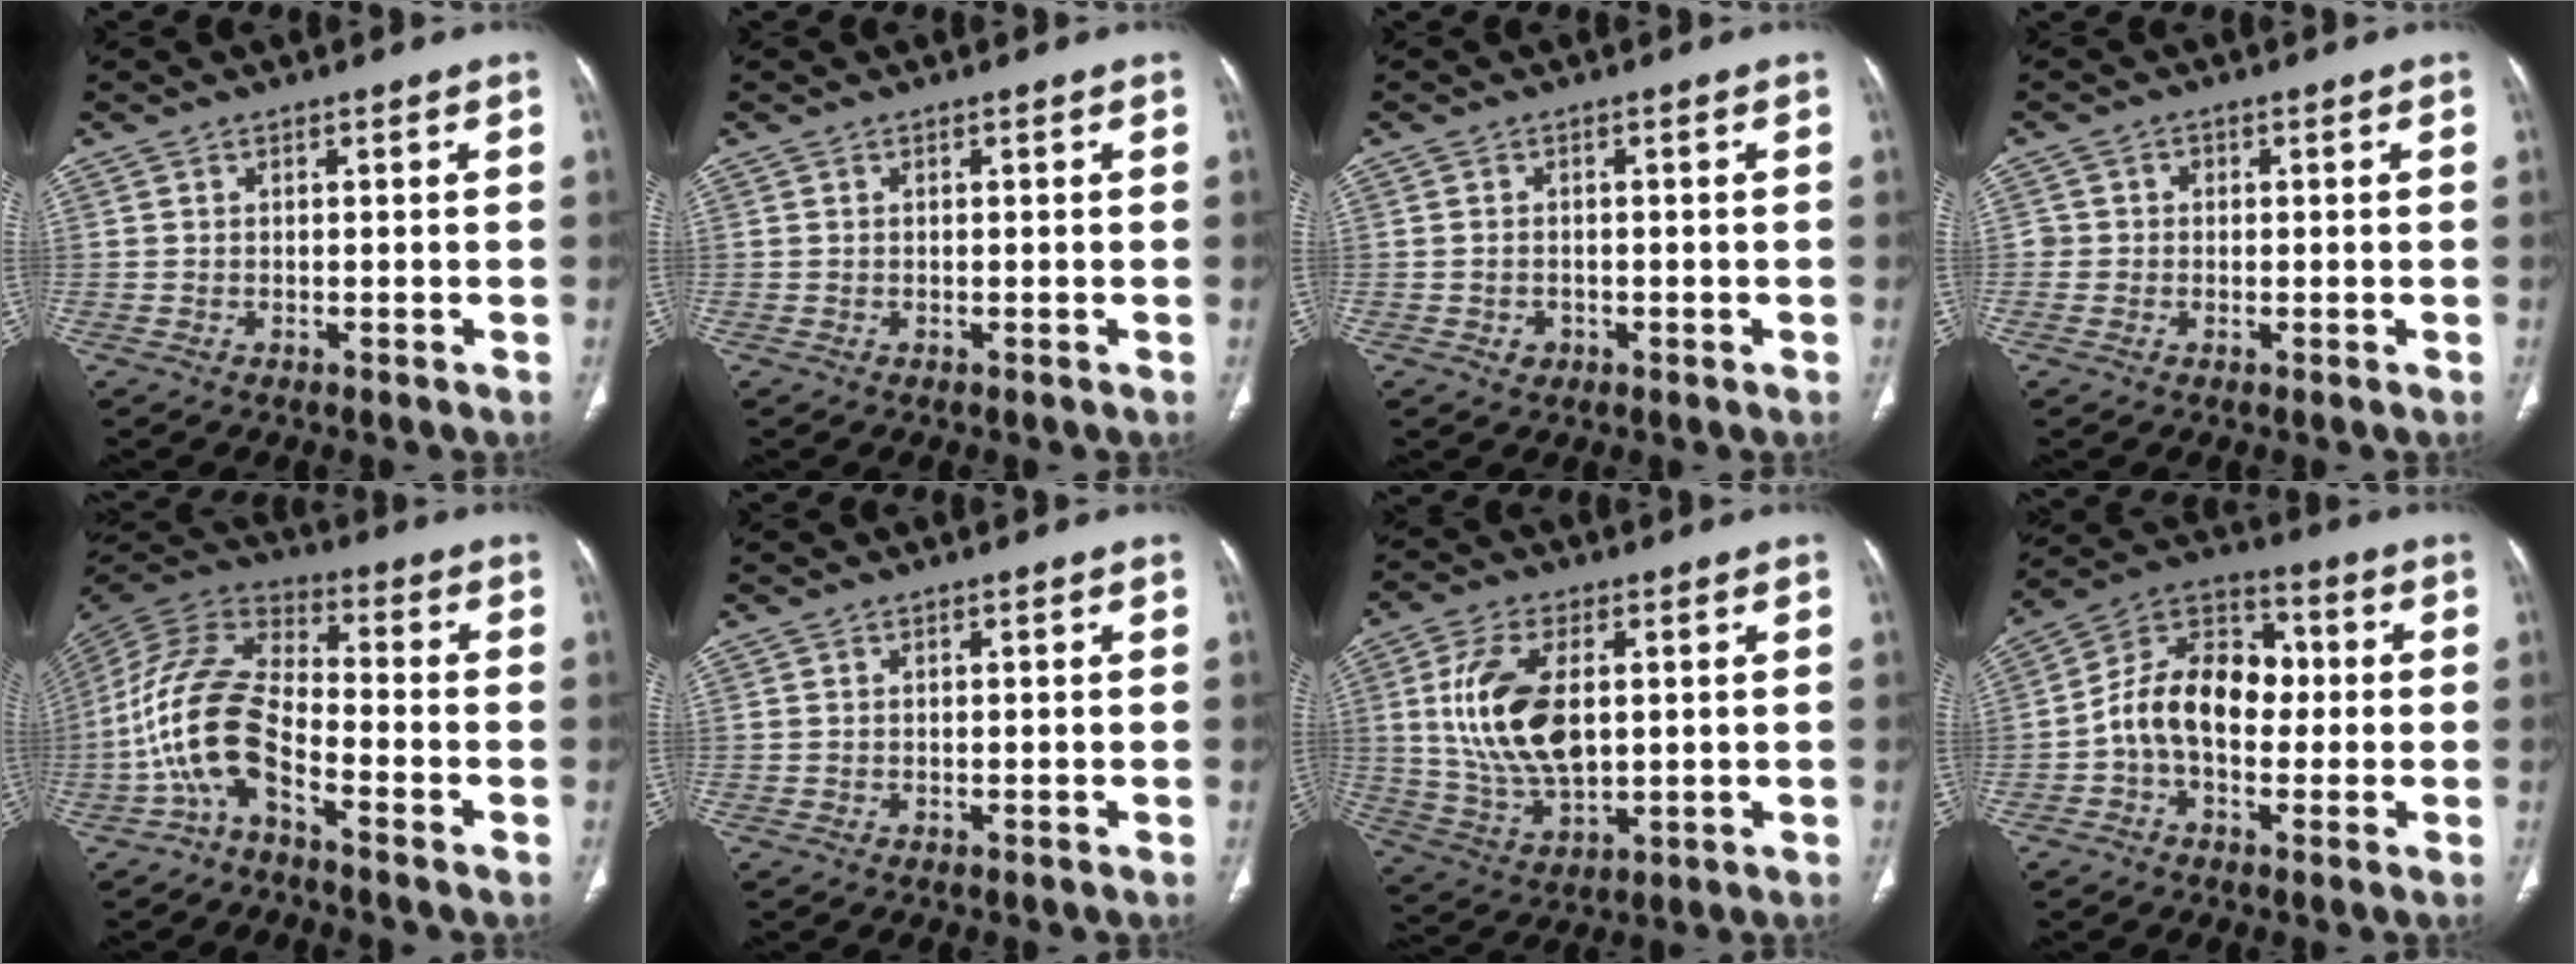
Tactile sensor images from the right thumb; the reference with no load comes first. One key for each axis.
{"total": 0.0}
{"total": 1.9, "fx": -0.6, "fy": 1.7, "fz": 0.7, "tx": -0.005, "ty": 0.005, "tz": -0.003}
{"total": 2.1, "fx": 0.0, "fy": 2.1, "fz": 0.2, "tx": 0.012, "ty": 0.007, "tz": -0.001}
{"total": 13.7, "fx": -5.9, "fy": 6.0, "fz": 10.8, "tx": -0.232, "ty": 0.062, "tz": -0.125}
{"total": 0.0}
{"total": 15.0, "fx": 2.1, "fy": 8.2, "fz": 12.3, "tx": -0.240, "ty": -0.008, "tz": 0.051}
{"total": 14.1, "fx": -1.0, "fy": 9.4, "fz": 10.4, "tx": -0.155, "ty": 0.041, "tz": -0.029}